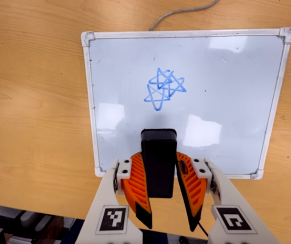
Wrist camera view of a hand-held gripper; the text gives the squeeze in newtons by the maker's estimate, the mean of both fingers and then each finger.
{"total": 9.8, "left": 8.2, "right": 11.4}